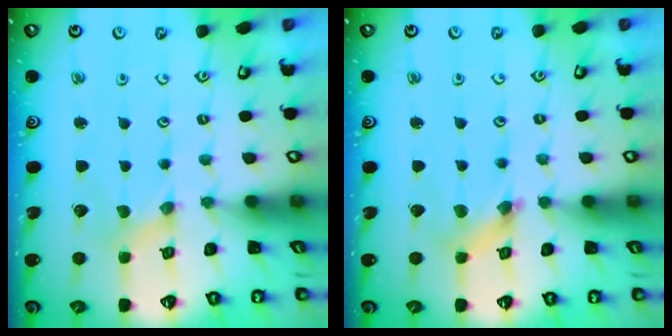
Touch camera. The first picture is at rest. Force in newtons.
{"total": 4.0, "press": 3.9, "slide": 0.4}